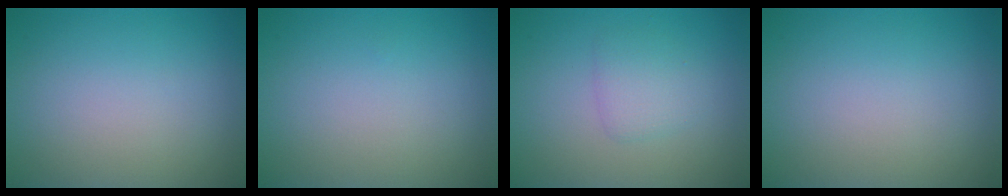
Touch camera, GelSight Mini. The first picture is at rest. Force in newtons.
{"total": 0.0}
{"total": 1.9, "press": 1.9, "slide": 0.0}
{"total": 0.0}